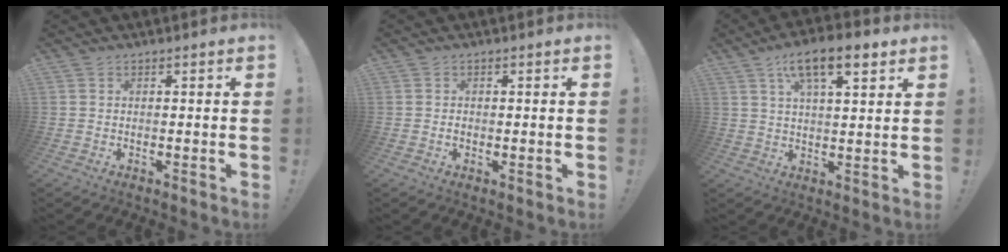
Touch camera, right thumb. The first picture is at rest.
{"total": 0.8, "force": [-0.4, 0.7, 0.2], "torque": [-0.010, 0.005, -0.007]}
{"total": 11.8, "force": [6.3, 4.4, 9.0], "torque": [-0.135, -0.021, 0.104]}